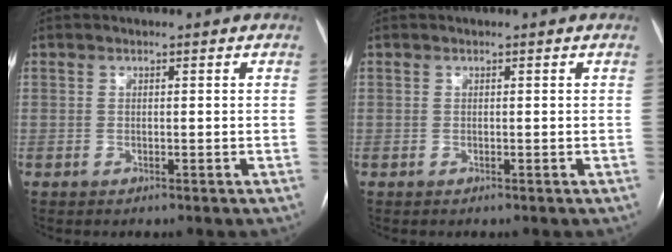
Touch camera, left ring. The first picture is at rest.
{"total": 0.0}